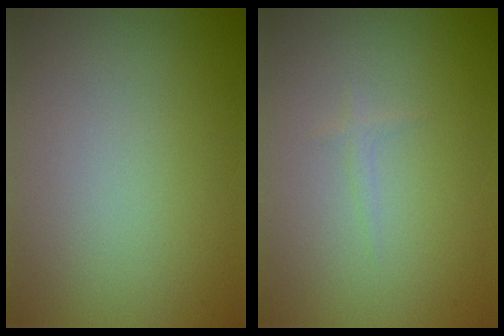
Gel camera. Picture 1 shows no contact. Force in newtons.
{"total": 0.7, "press": 0.6, "slide": 0.1}